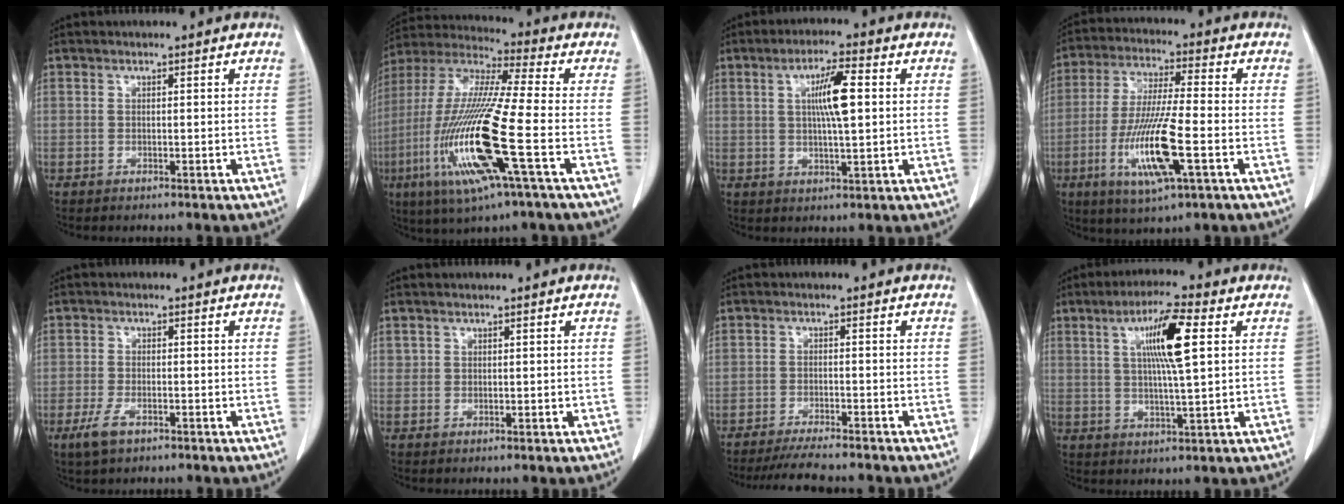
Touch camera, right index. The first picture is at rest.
{"total": 19.6, "force": [-5.8, 0.8, 18.7], "torque": [-0.410, -0.026, -0.118]}
{"total": 7.1, "force": [1.3, 0.7, 6.9], "torque": [-0.122, 0.004, 0.022]}
{"total": 13.3, "force": [-4.2, 1.0, 12.5], "torque": [-0.253, -0.020, -0.077]}
{"total": 3.6, "force": [-2.1, 1.5, 2.5], "torque": [-0.060, -0.004, -0.035]}
{"total": 0.8, "force": [0.5, 0.7, 0.2], "torque": [0.004, 0.000, 0.008]}
{"total": 7.7, "force": [-6.9, 0.2, 3.3], "torque": [-0.044, -0.020, -0.109]}
{"total": 9.6, "force": [2.8, 0.5, 9.2], "torque": [-0.165, 0.006, 0.047]}